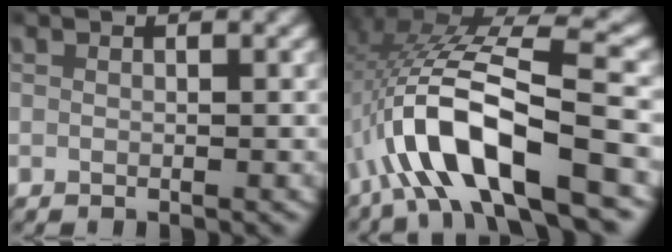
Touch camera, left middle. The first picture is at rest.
{"total": 8.9, "force": [-1.8, 3.1, 8.2], "torque": [-0.171, 0.001, -0.025]}